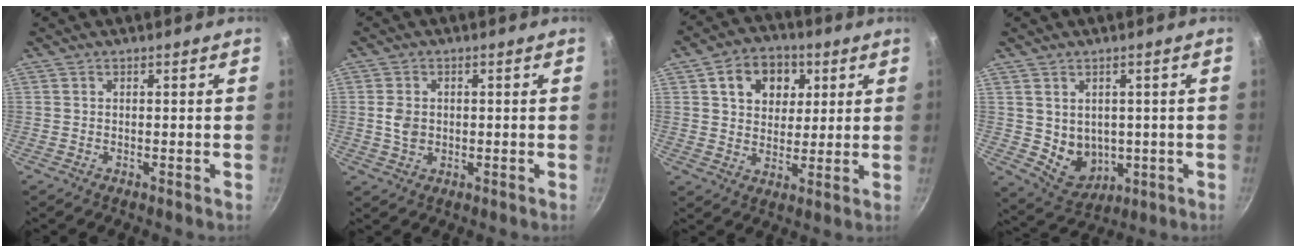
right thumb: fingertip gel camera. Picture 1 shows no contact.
{"total": 4.0, "force": [0.1, 3.2, 2.5], "torque": [-0.039, 0.002, 0.003]}
{"total": 11.3, "force": [4.1, 8.7, 5.9], "torque": [-0.060, -0.005, 0.060]}
{"total": 7.7, "force": [0.3, 6.3, 4.3], "torque": [-0.048, -0.014, 0.029]}